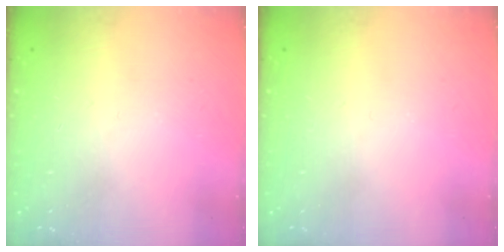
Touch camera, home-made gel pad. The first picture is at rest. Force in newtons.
{"total": 0.0}